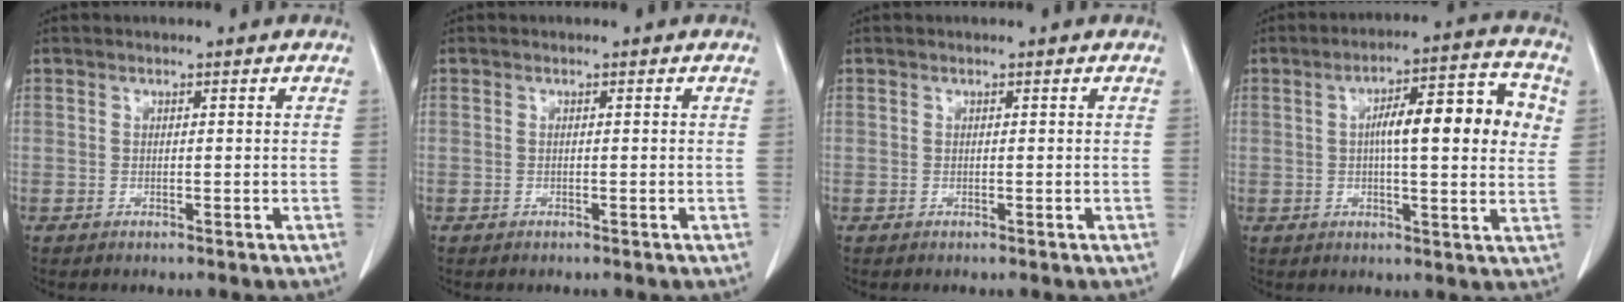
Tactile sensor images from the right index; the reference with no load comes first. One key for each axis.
{"total": 0.0}
{"total": 0.0}
{"total": 12.9, "fx": 2.3, "fy": 2.9, "fz": 12.4, "tx": -0.176, "ty": 0.033, "tz": 0.026}